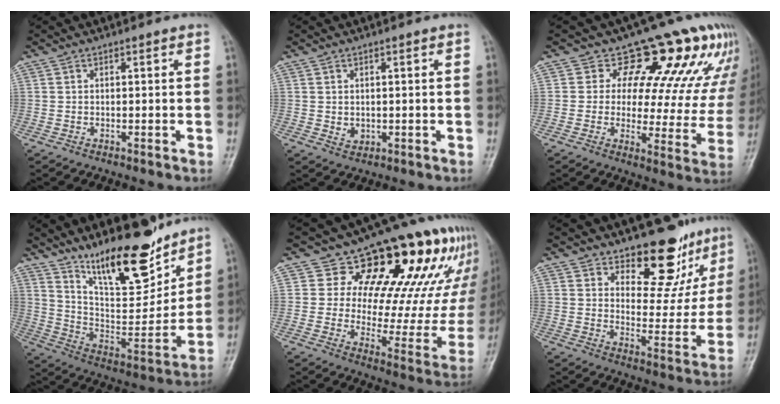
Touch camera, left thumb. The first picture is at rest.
{"total": 2.0, "force": [0.0, 1.7, 1.1], "torque": [-0.014, -0.002, 0.008]}
{"total": 16.4, "force": [11.0, 8.0, 9.2], "torque": [-0.055, -0.062, 0.122]}
{"total": 18.3, "force": [13.6, 5.8, 10.8], "torque": [-0.130, -0.090, 0.239]}
{"total": 24.9, "force": [14.0, 13.3, 15.7], "torque": [-0.149, -0.043, 0.207]}
{"total": 12.5, "force": [9.5, 5.9, 5.6], "torque": [-0.024, -0.074, 0.140]}